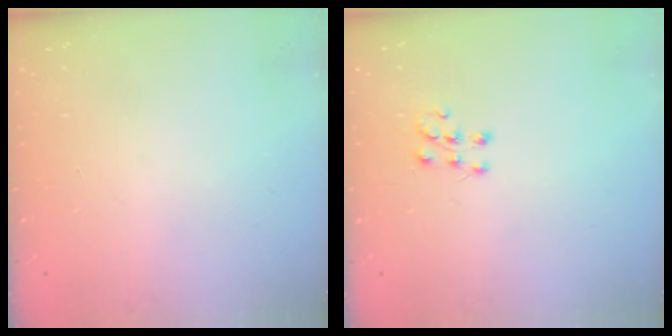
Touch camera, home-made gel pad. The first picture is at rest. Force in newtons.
{"total": 6.0, "press": 5.9, "slide": 0.4}